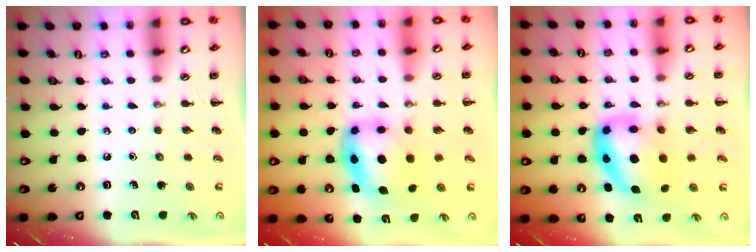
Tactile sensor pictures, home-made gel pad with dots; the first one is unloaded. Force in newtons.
{"total": 5.6, "press": 5.5, "slide": 1.2}
{"total": 11.3, "press": 11.0, "slide": 2.8}